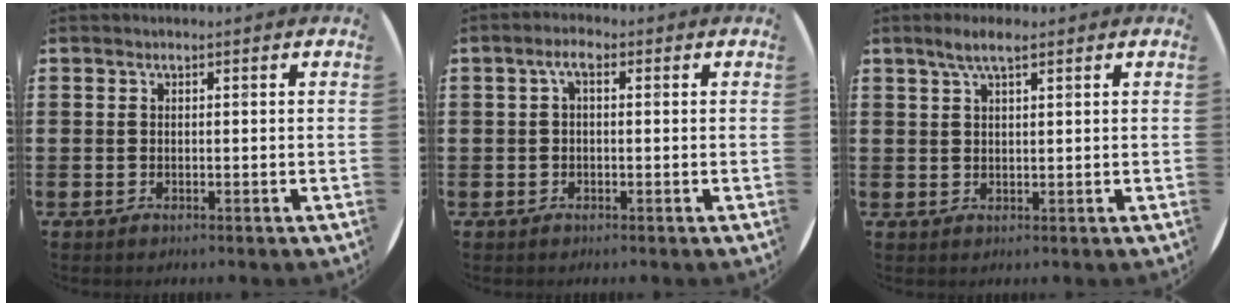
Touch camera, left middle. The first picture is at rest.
{"total": 1.9, "force": [0.2, 0.8, 1.7], "torque": [-0.027, 0.003, -0.001]}
{"total": 3.2, "force": [2.1, 0.7, 2.3], "torque": [-0.047, 0.008, 0.036]}